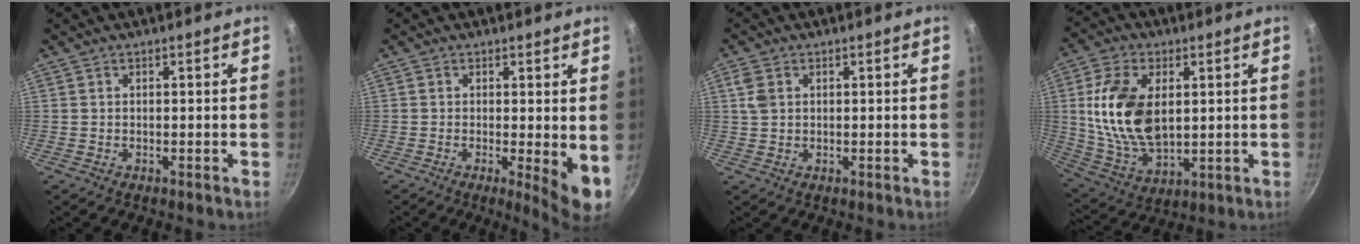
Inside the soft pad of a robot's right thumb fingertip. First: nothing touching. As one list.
[{"total": 6.4, "force": [-0.4, 1.6, 6.2], "torque": [-0.078, -0.014, -0.003]}, {"total": 3.3, "force": [1.0, 2.5, 2.0], "torque": [-0.037, 0.000, 0.018]}, {"total": 16.7, "force": [2.7, 9.9, 13.2], "torque": [-0.237, -0.015, 0.063]}]